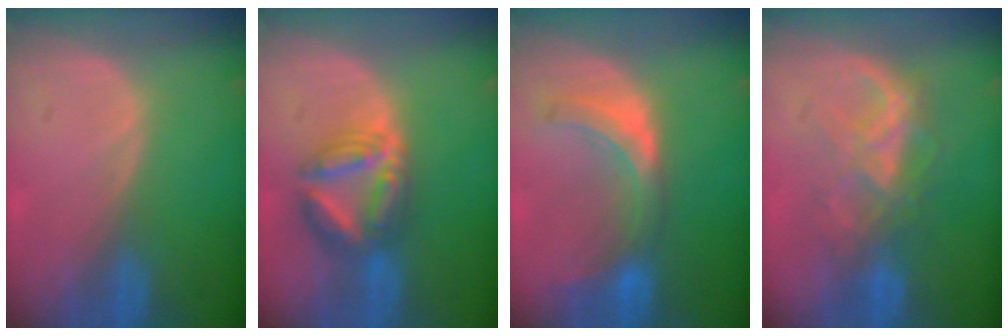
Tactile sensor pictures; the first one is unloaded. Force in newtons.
{"total": 7.3, "press": 7.3, "slide": 0.6}
{"total": 7.2, "press": 6.7, "slide": 2.8}
{"total": 6.4, "press": 6.3, "slide": 0.7}